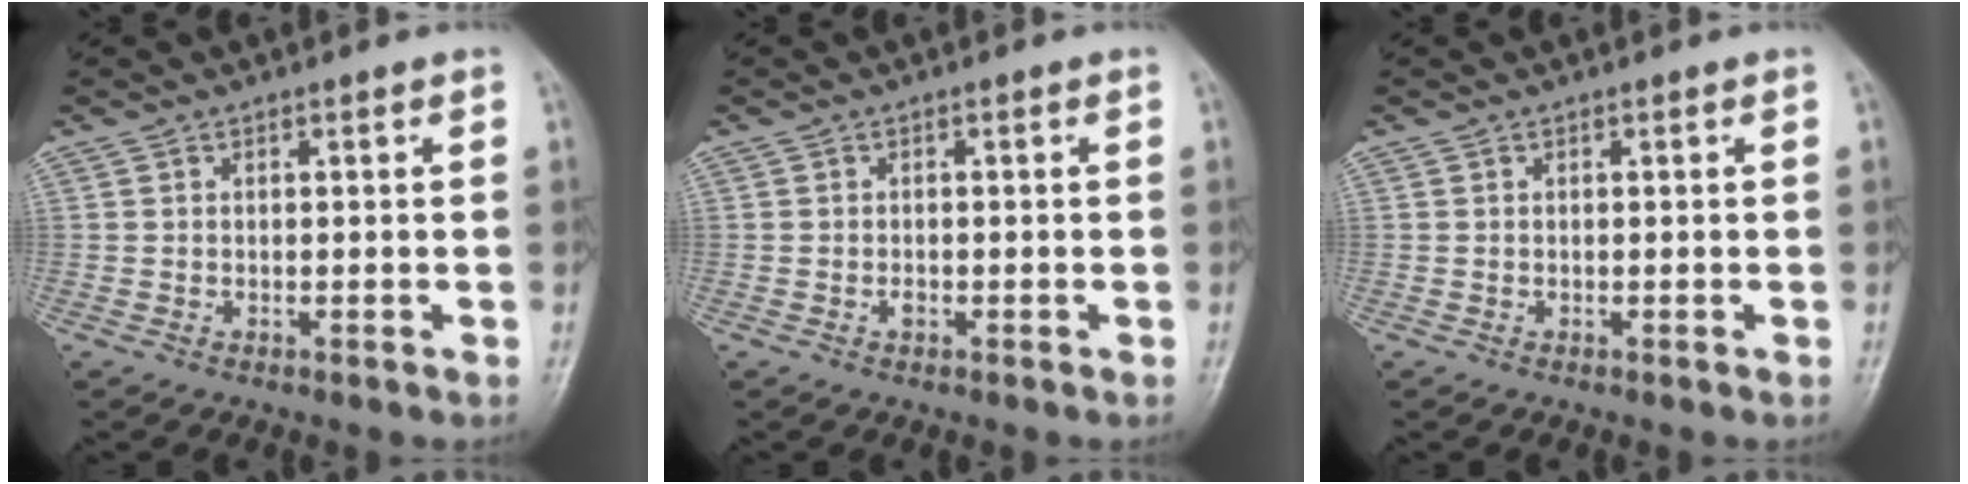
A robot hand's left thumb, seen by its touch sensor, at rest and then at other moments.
{"total": 0.9, "force": [-0.5, 0.6, 0.5], "torque": [-0.005, 0.002, -0.008]}
{"total": 0.0}